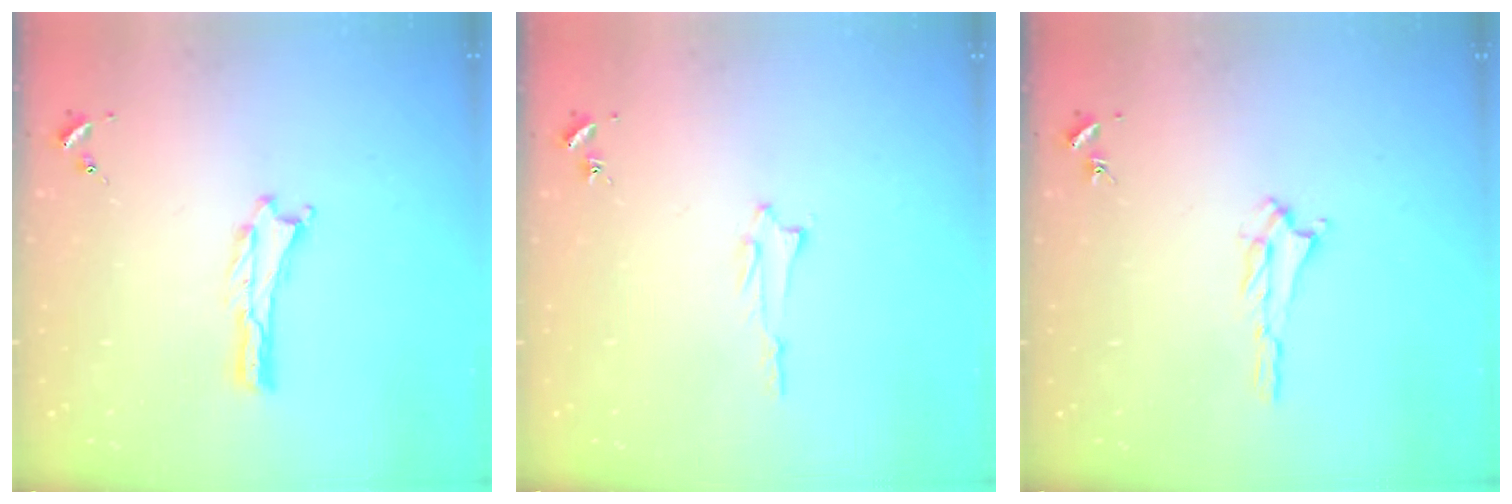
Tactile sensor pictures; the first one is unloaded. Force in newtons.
{"total": 1.2, "press": 1.2, "slide": 0.1}
{"total": 1.2, "press": 1.1, "slide": 0.5}